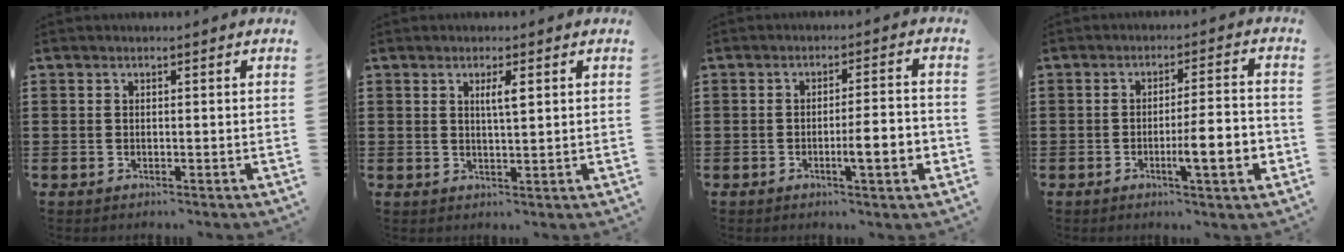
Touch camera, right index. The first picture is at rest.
{"total": 2.6, "force": [1.0, 0.4, 2.4], "torque": [-0.048, 0.004, 0.014]}
{"total": 6.0, "force": [-1.8, 0.6, 5.7], "torque": [-0.083, -0.009, -0.032]}
{"total": 7.5, "force": [-2.3, 0.9, 7.1], "torque": [-0.105, -0.007, -0.040]}